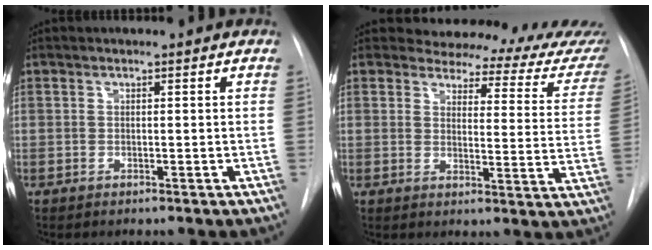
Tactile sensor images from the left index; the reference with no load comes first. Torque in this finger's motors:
{"motor_torque": [0.95, -1.17, 0.12, -0.02]}